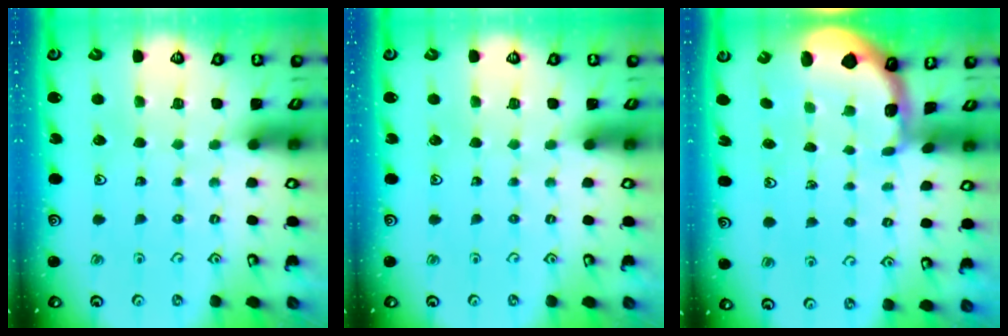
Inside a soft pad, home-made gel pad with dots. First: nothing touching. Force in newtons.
{"total": 0.0}
{"total": 0.8, "press": 0.8, "slide": 0.2}